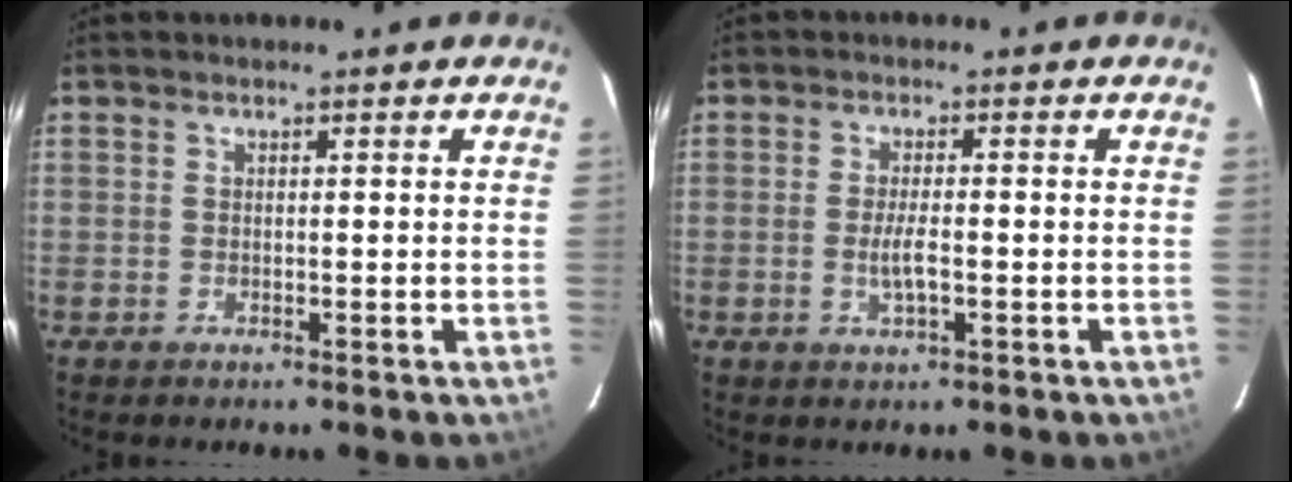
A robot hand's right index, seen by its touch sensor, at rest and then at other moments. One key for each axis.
{"total": 3.3, "fx": -0.9, "fy": 0.6, "fz": 3.1, "tx": -0.060, "ty": -0.007, "tz": -0.016}